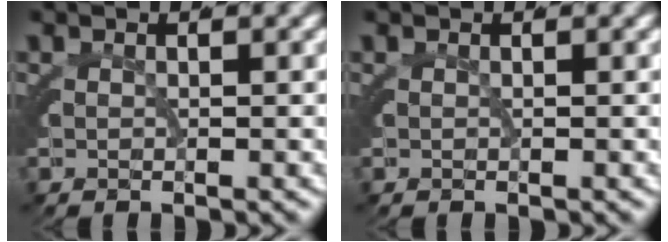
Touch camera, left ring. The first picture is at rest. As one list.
[{"total": 0.0}]